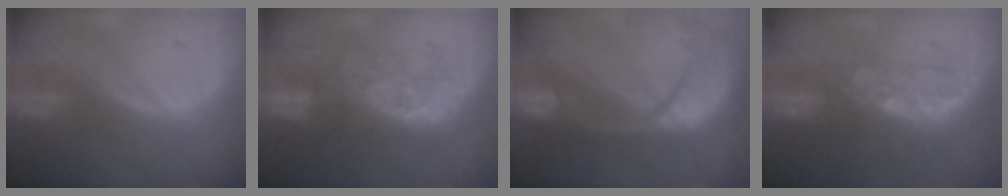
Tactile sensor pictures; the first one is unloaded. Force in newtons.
{"total": 9.8, "press": 8.3, "slide": 5.1}
{"total": 13.6, "press": 10.9, "slide": 8.2}
{"total": 8.3, "press": 6.8, "slide": 4.7}